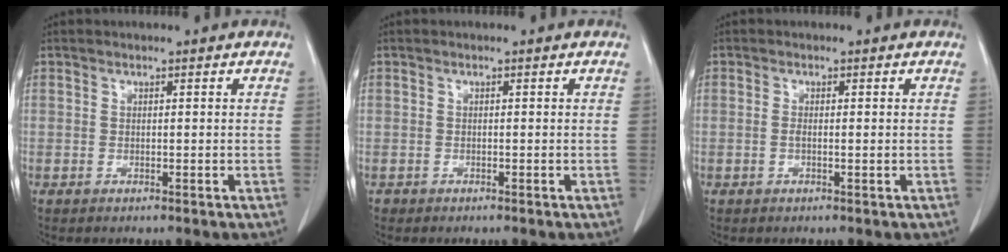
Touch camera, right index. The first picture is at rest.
{"total": 0.6, "force": [-0.4, 0.4, -0.1], "torque": [-0.004, 0.005, -0.008]}
{"total": 1.0, "force": [-0.1, 0.2, 1.0], "torque": [-0.019, 0.001, -0.002]}